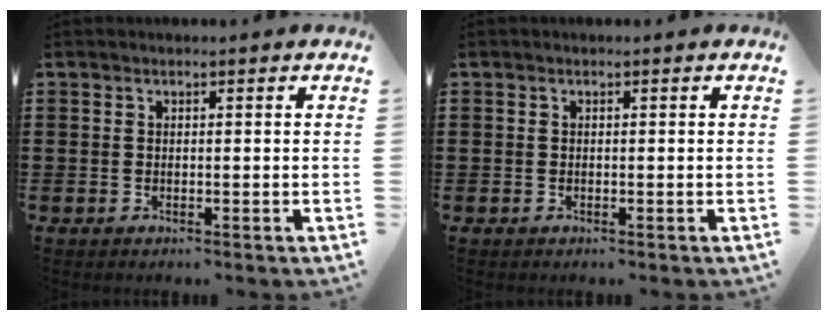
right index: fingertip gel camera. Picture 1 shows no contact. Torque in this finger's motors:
{"motor_torque": [0.05, 0.08, -0.02, -0.03]}